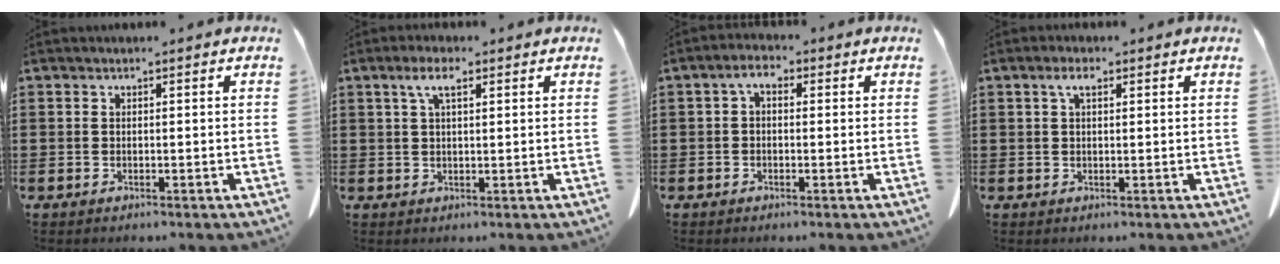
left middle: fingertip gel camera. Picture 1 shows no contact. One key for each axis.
{"total": 4.0, "fx": 1.9, "fy": 1.1, "fz": 3.3, "tx": -0.071, "ty": 0.007, "tz": 0.033}
{"total": 2.6, "fx": -0.5, "fy": 1.3, "fz": 2.2, "tx": -0.046, "ty": 0.010, "tz": -0.012}
{"total": 2.5, "fx": 1.1, "fy": 1.0, "fz": 2.1, "tx": -0.046, "ty": 0.005, "tz": 0.018}